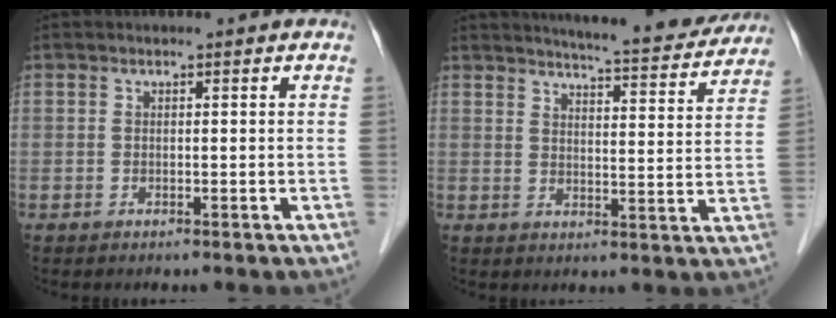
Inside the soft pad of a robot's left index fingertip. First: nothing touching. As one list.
[{"total": 15.7, "force": [14.6, 1.5, 5.5], "torque": [-0.072, -0.026, 0.174]}]